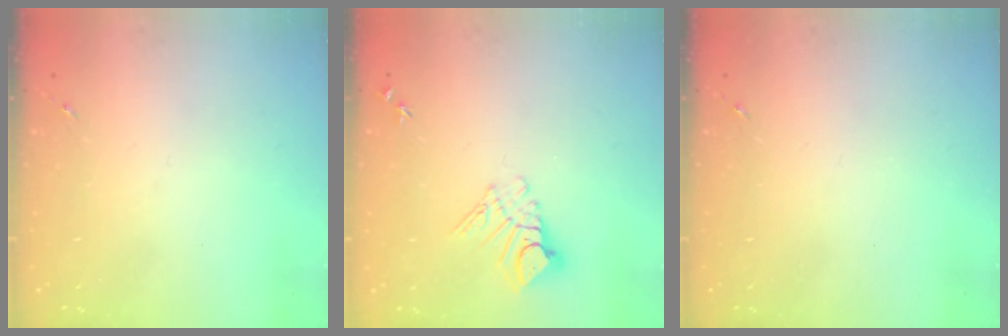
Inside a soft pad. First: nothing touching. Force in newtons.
{"total": 8.9, "press": 8.9, "slide": 0.8}
{"total": 0.0}